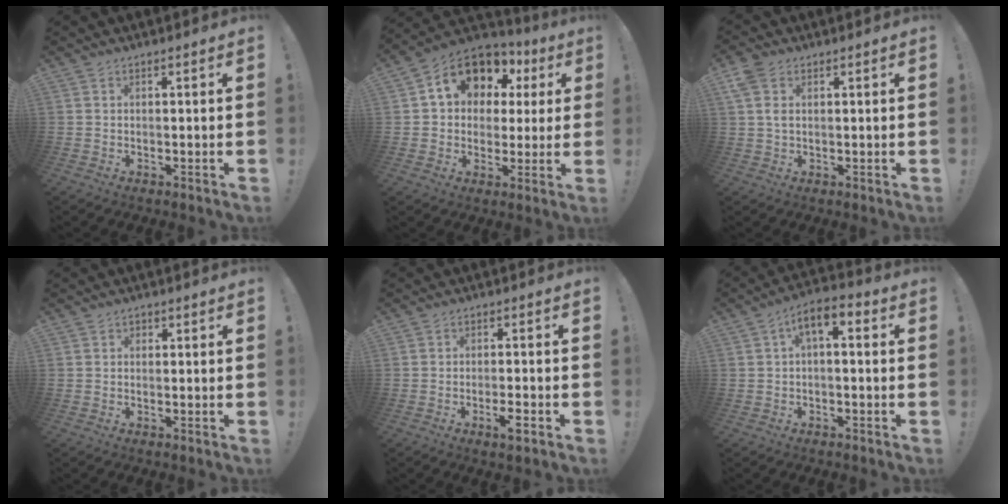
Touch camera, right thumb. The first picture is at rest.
{"total": 13.0, "force": [5.8, 9.5, 6.6], "torque": [-0.105, -0.030, 0.107]}
{"total": 4.8, "force": [1.7, 3.1, 3.2], "torque": [-0.062, -0.001, 0.032]}
{"total": 0.9, "force": [0.0, 0.8, 0.3], "torque": [-0.004, 0.004, 0.000]}
{"total": 4.4, "force": [-2.4, 0.7, 3.6], "torque": [-0.057, 0.002, -0.041]}
{"total": 5.4, "force": [0.8, 2.5, 4.8], "torque": [-0.074, -0.006, 0.013]}